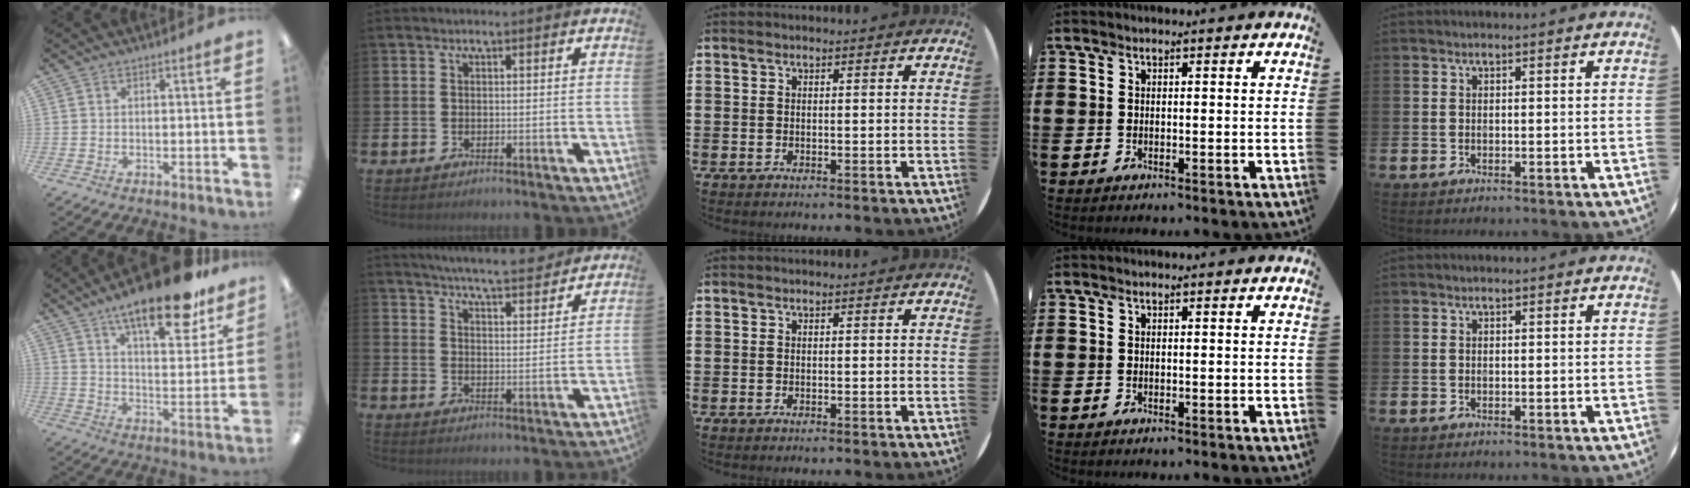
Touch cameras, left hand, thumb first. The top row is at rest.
{"thumb": {"total": 18.2, "force": [13.3, 5.6, 11.1], "torque": [-0.167, -0.080, 0.217]}, "index": {"total": 6.3, "force": [6.2, 0.1, 1.4], "torque": [-0.036, -0.041, 0.106]}}